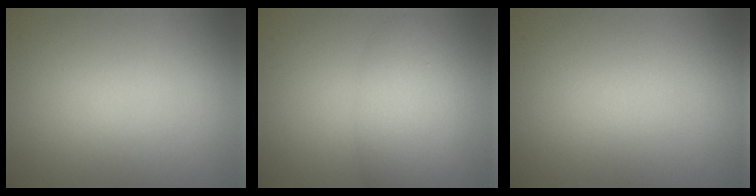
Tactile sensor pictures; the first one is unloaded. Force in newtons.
{"total": 4.2, "press": 4.2, "slide": 0.2}
{"total": 0.0}